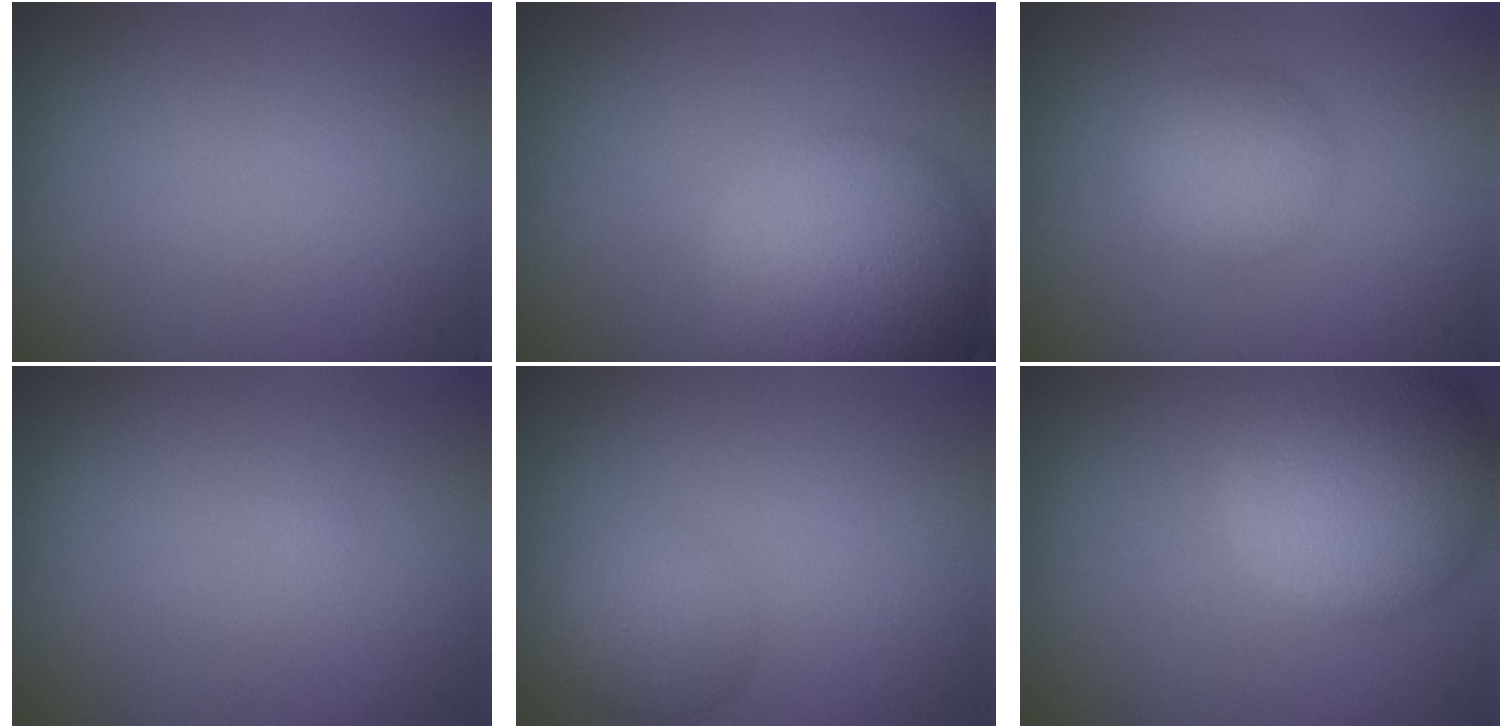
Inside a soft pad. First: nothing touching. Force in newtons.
{"total": 10.4, "press": 10.3, "slide": 0.3}
{"total": 3.2, "press": 3.2, "slide": 0.0}
{"total": 0.0}
{"total": 2.9, "press": 2.9, "slide": 0.1}
{"total": 9.6, "press": 9.6, "slide": 0.6}